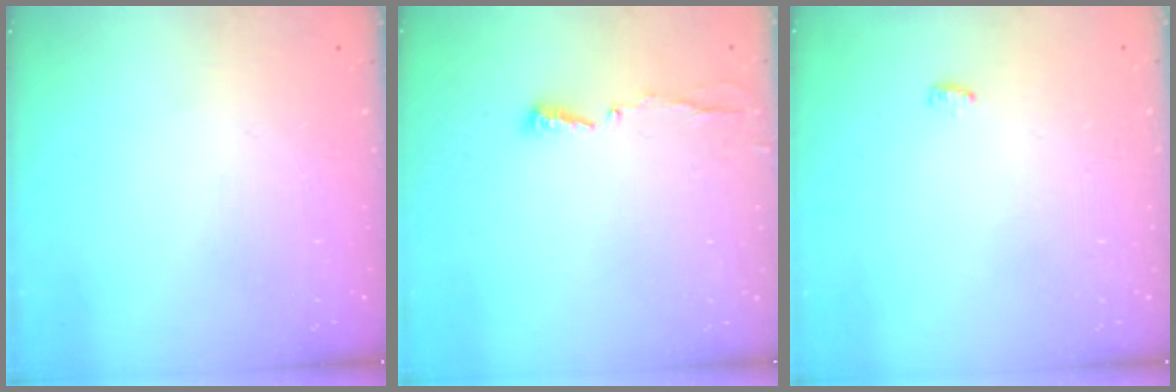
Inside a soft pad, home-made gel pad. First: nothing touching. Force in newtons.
{"total": 4.8, "press": 4.8, "slide": 0.3}
{"total": 6.5, "press": 3.1, "slide": 5.7}